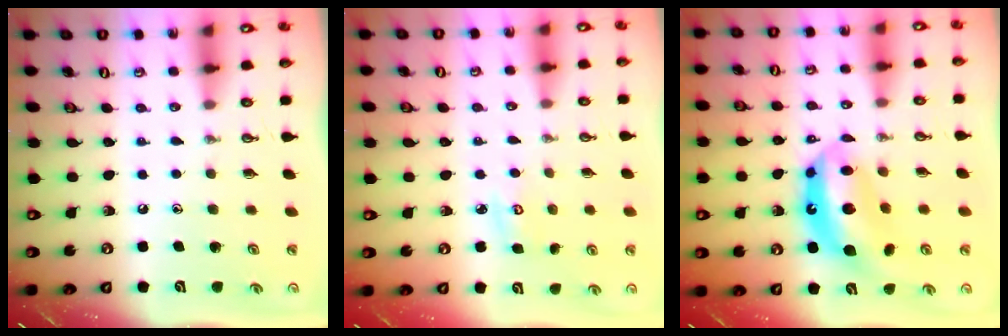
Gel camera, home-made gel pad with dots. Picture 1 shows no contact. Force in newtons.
{"total": 4.3, "press": 4.3, "slide": 0.4}
{"total": 13.4, "press": 13.4, "slide": 0.9}